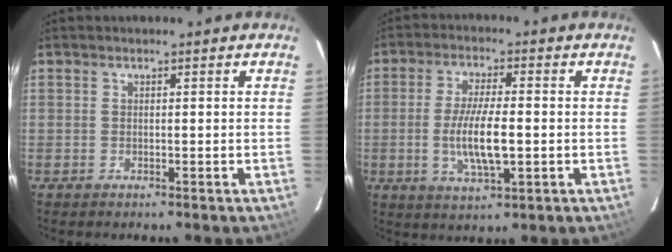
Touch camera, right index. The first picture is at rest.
{"total": 9.1, "force": [-1.4, 2.3, 8.7], "torque": [-0.169, -0.009, -0.024]}